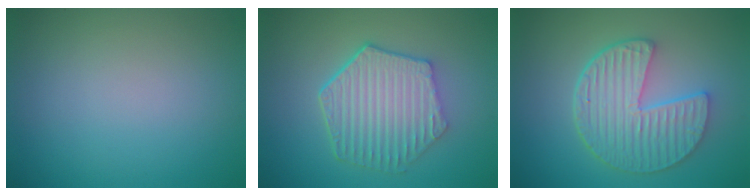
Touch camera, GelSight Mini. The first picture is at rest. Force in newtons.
{"total": 6.3, "press": 4.9, "slide": 3.9}
{"total": 6.3, "press": 4.7, "slide": 4.2}